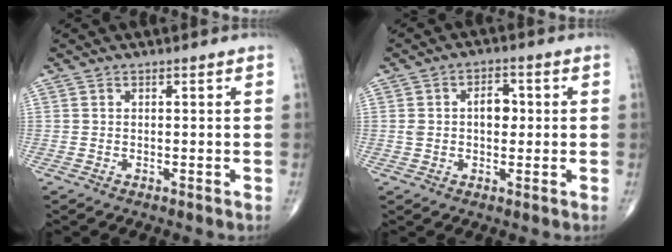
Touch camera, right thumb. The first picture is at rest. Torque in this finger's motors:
{"motor_torque": [0.86, 0.83, 0.52, 0.15, 0.02]}